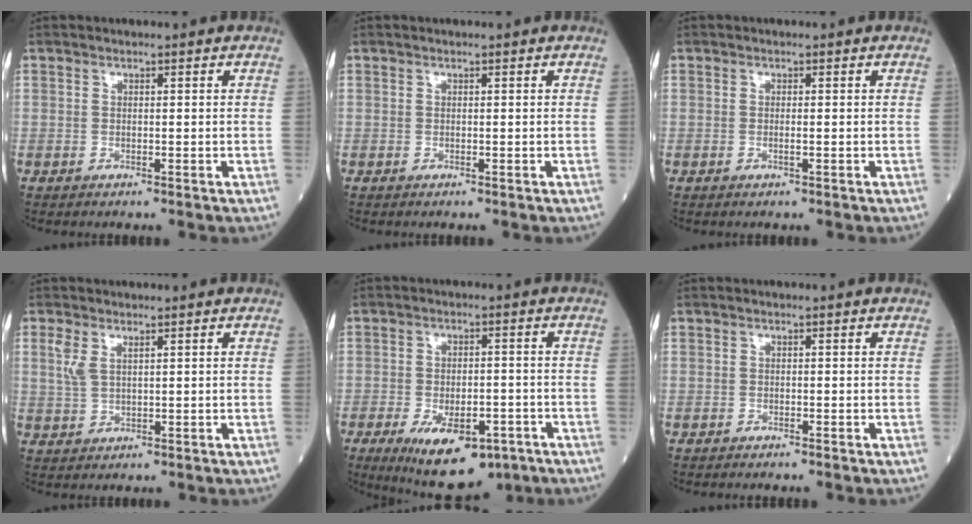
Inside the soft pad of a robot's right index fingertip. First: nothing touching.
{"total": 0.0}
{"total": 0.5, "force": [-0.1, -0.1, 0.5], "torque": [-0.012, 0.001, 0.000]}
{"total": 2.5, "force": [1.3, 1.0, 2.0], "torque": [-0.055, 0.013, 0.038]}
{"total": 12.1, "force": [-6.8, 5.1, 8.6], "torque": [-0.138, -0.012, -0.093]}
{"total": 0.9, "force": [-0.8, -0.1, 0.4], "torque": [-0.005, 0.001, -0.010]}